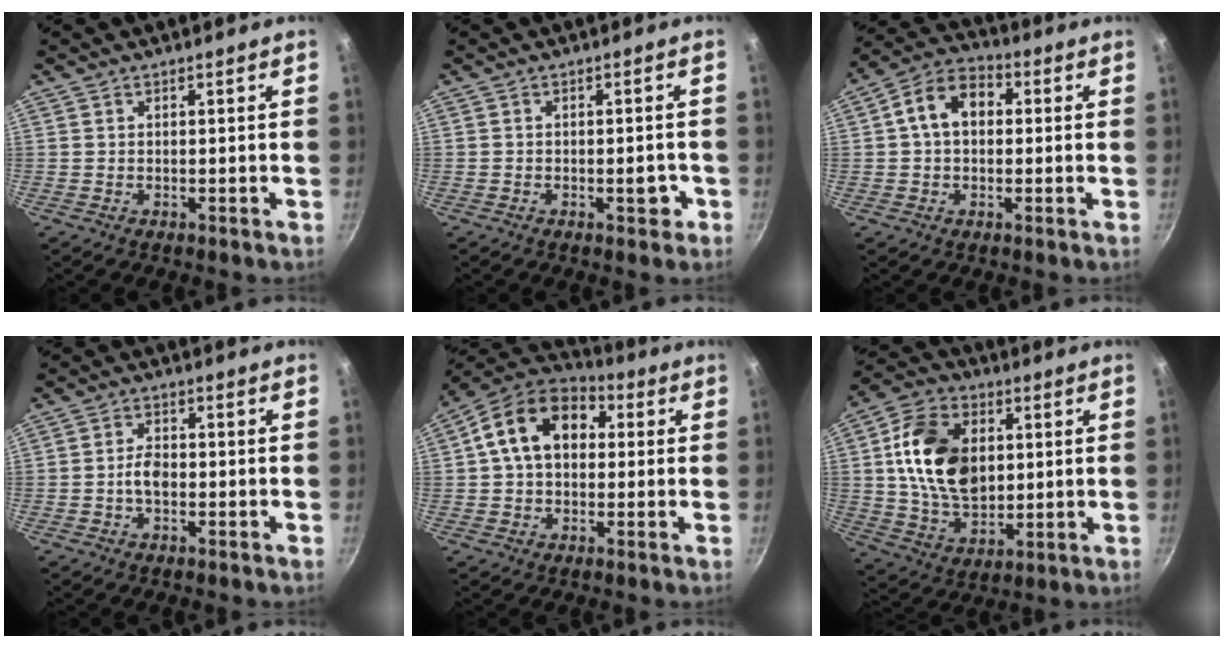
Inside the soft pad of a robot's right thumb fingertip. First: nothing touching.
{"total": 3.1, "force": [-1.2, 1.6, 2.4], "torque": [-0.009, 0.016, -0.015]}
{"total": 10.2, "force": [1.4, 7.2, 7.1], "torque": [-0.094, 0.029, 0.005]}
{"total": 3.6, "force": [-0.9, 2.2, 2.7], "torque": [-0.044, 0.019, -0.019]}
{"total": 15.4, "force": [2.8, 11.0, 10.5], "torque": [-0.144, 0.031, 0.025]}
{"total": 17.8, "force": [2.9, 12.1, 12.6], "torque": [-0.201, -0.004, 0.049]}